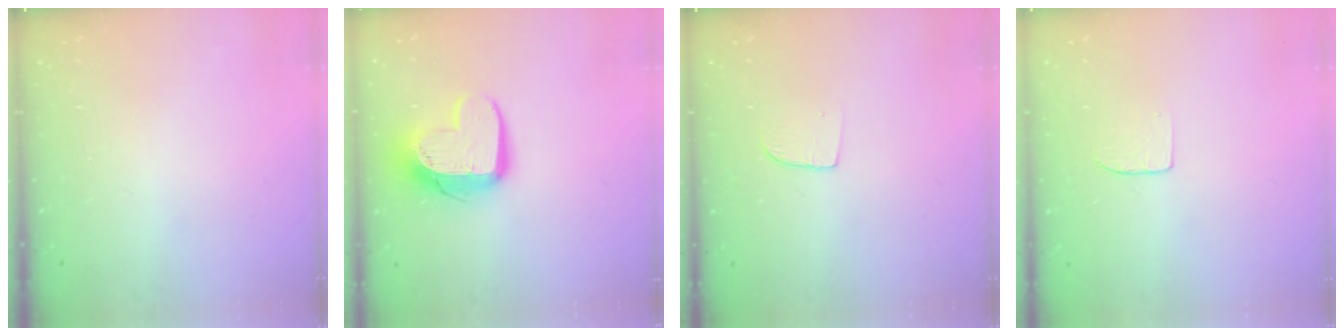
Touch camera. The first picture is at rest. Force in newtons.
{"total": 13.2, "press": 13.2, "slide": 1.1}
{"total": 5.6, "press": 5.6, "slide": 0.4}
{"total": 3.7, "press": 3.7, "slide": 0.3}